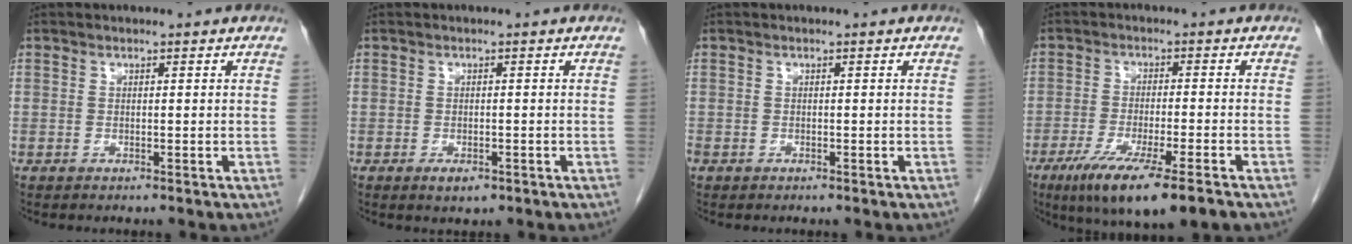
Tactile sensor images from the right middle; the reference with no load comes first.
{"total": 2.1, "force": [-1.1, 1.0, 1.4], "torque": [-0.025, 0.000, -0.011]}
{"total": 0.7, "force": [-0.3, 0.5, 0.3], "torque": [-0.009, 0.001, -0.005]}
{"total": 12.6, "force": [-8.1, 1.1, 9.5], "torque": [-0.155, -0.032, -0.129]}